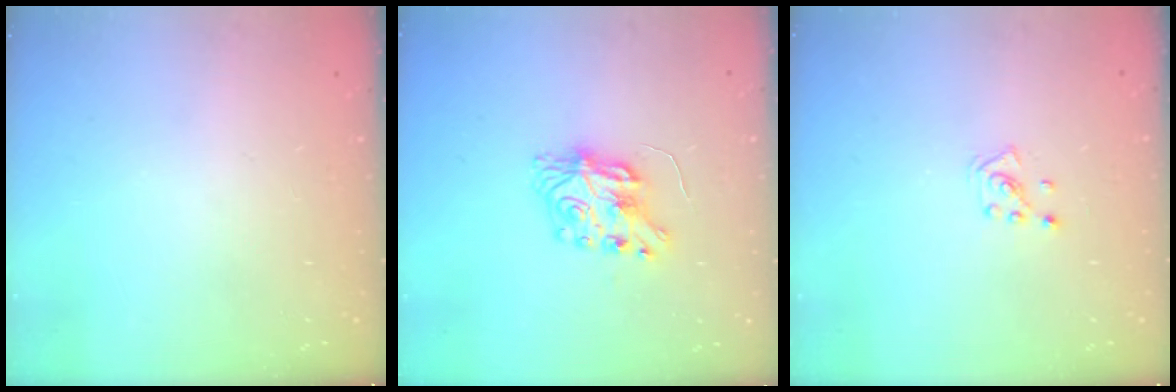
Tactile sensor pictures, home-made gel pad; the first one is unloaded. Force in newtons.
{"total": 7.9, "press": 7.9, "slide": 0.2}
{"total": 2.6, "press": 2.6, "slide": 0.5}